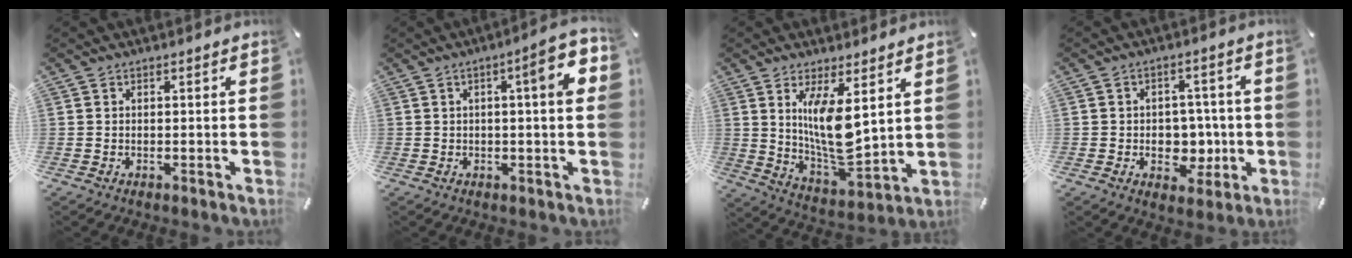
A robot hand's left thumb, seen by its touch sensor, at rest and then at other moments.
{"total": 9.0, "force": [2.3, 1.5, 8.6], "torque": [-0.118, -0.015, 0.030]}
{"total": 12.7, "force": [4.7, 4.2, 11.0], "torque": [-0.222, -0.043, 0.079]}
{"total": 7.1, "force": [-0.9, 5.9, 3.9], "torque": [-0.045, 0.006, -0.015]}